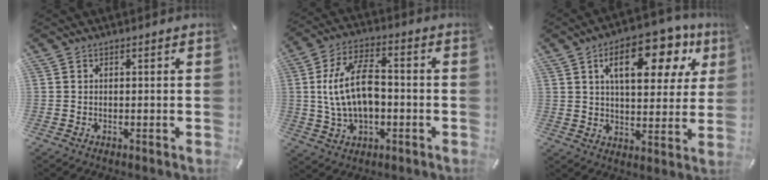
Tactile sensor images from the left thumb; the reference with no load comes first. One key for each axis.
{"total": 13.8, "fx": -0.5, "fy": 8.4, "fz": 11.0, "tx": -0.214, "ty": 0.015, "tz": -0.004}
{"total": 17.7, "fx": 8.5, "fy": 8.7, "fz": 12.9, "tx": -0.182, "ty": -0.027, "tz": 0.131}